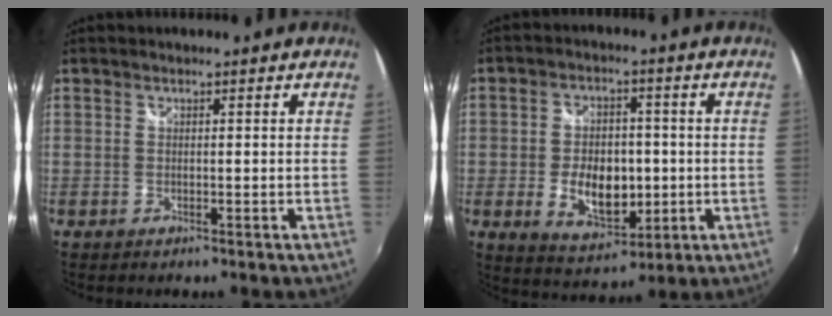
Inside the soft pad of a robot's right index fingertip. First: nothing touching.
{"total": 10.8, "force": [-1.9, 6.8, 8.2], "torque": [-0.159, -0.002, -0.017]}